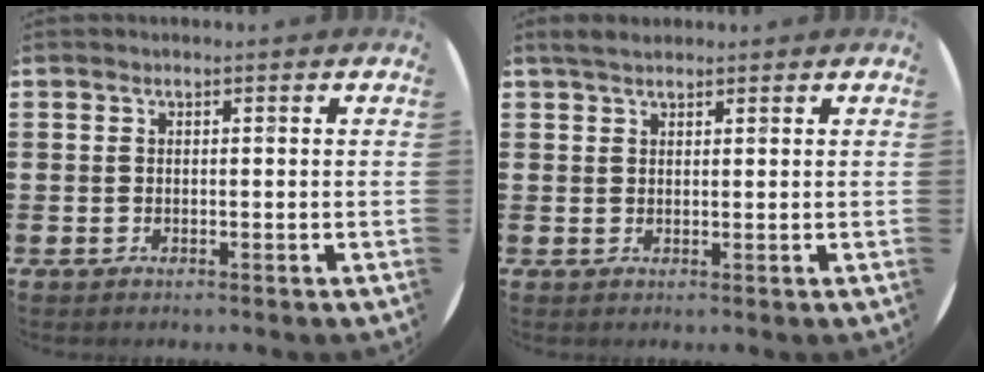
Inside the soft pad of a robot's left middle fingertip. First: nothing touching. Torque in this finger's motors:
{"motor_torque": [0.48, -0.44, 0.01, 0.01]}